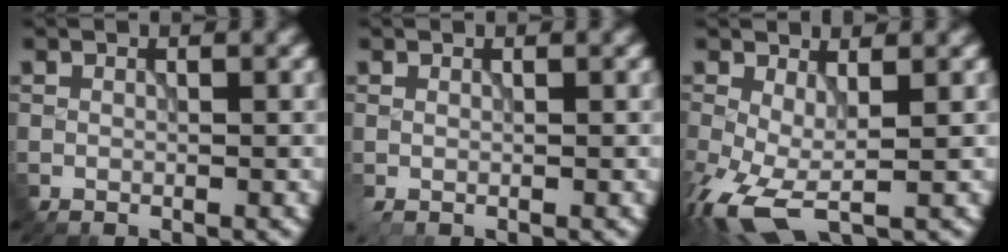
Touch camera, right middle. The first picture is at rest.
{"total": 0.7, "force": [0.2, 0.1, 0.6], "torque": [-0.014, 0.002, 0.003]}
{"total": 6.2, "force": [-1.8, 2.7, 5.3], "torque": [-0.129, -0.015, -0.033]}